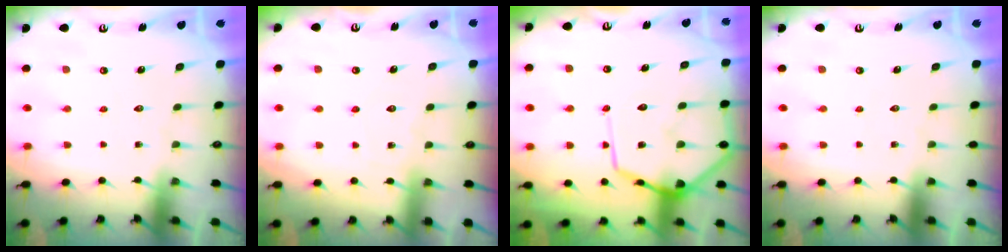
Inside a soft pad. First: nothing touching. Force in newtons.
{"total": 4.4, "press": 4.3, "slide": 0.5}
{"total": 12.7, "press": 12.6, "slide": 1.2}
{"total": 0.0}